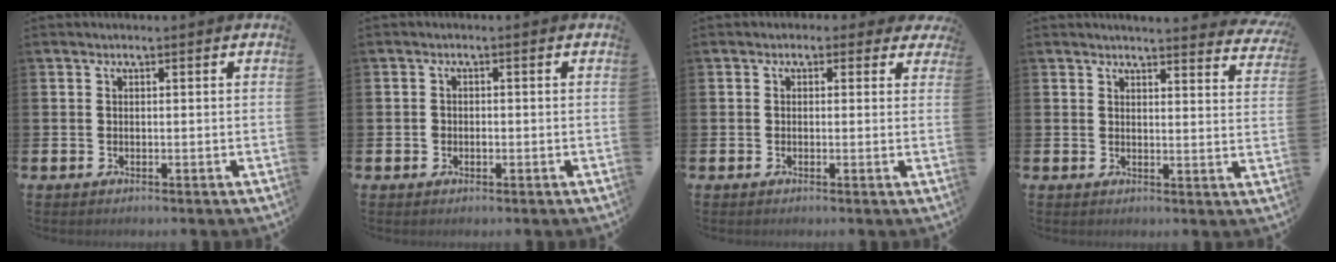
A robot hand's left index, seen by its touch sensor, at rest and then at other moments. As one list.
[{"total": 1.1, "force": [-0.3, 1.0, 0.4], "torque": [-0.009, 0.006, -0.009]}, {"total": 1.1, "force": [0.2, 1.0, 0.3], "torque": [-0.005, 0.011, 0.000]}, {"total": 3.5, "force": [3.5, -0.1, 0.2], "torque": [0.004, -0.031, 0.058]}]